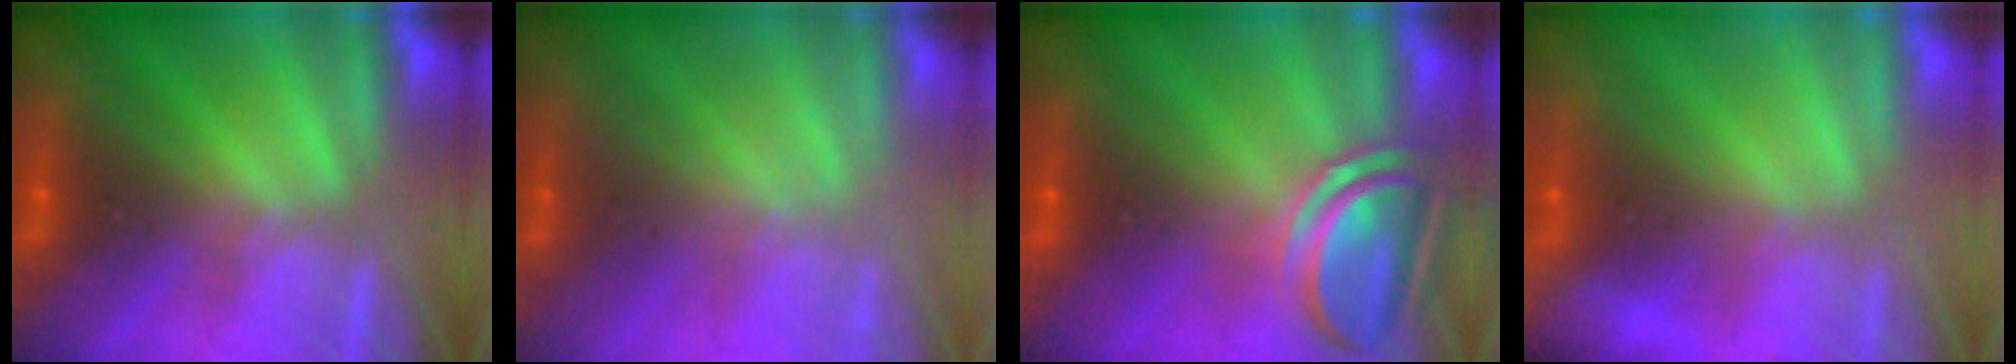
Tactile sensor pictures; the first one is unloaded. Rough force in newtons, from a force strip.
{"total": 1.2}
{"total": 7.5}
{"total": 9.6}